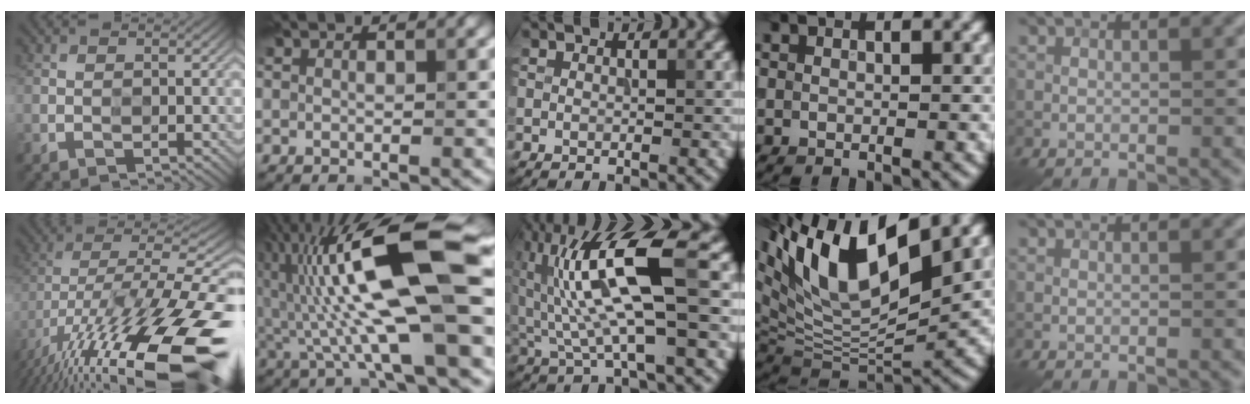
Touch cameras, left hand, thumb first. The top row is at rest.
{"thumb": {"total": 20.9, "force": [-10.7, 7.1, 16.6], "torque": [-0.306, -0.017, -0.171]}, "index": {"total": 14.3, "force": [0.8, 3.5, 13.8], "torque": [-0.249, 0.024, 0.011]}, "middle": {"total": 10.4, "force": [1.6, 2.4, 10.0], "torque": [-0.197, 0.006, 0.034]}, "ring": {"total": 12.7, "force": [6.2, 4.6, 10.1], "torque": [-0.187, 0.017, 0.117]}}